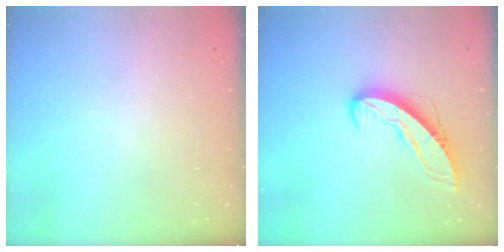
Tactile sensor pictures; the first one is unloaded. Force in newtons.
{"total": 9.1, "press": 9.0, "slide": 1.1}